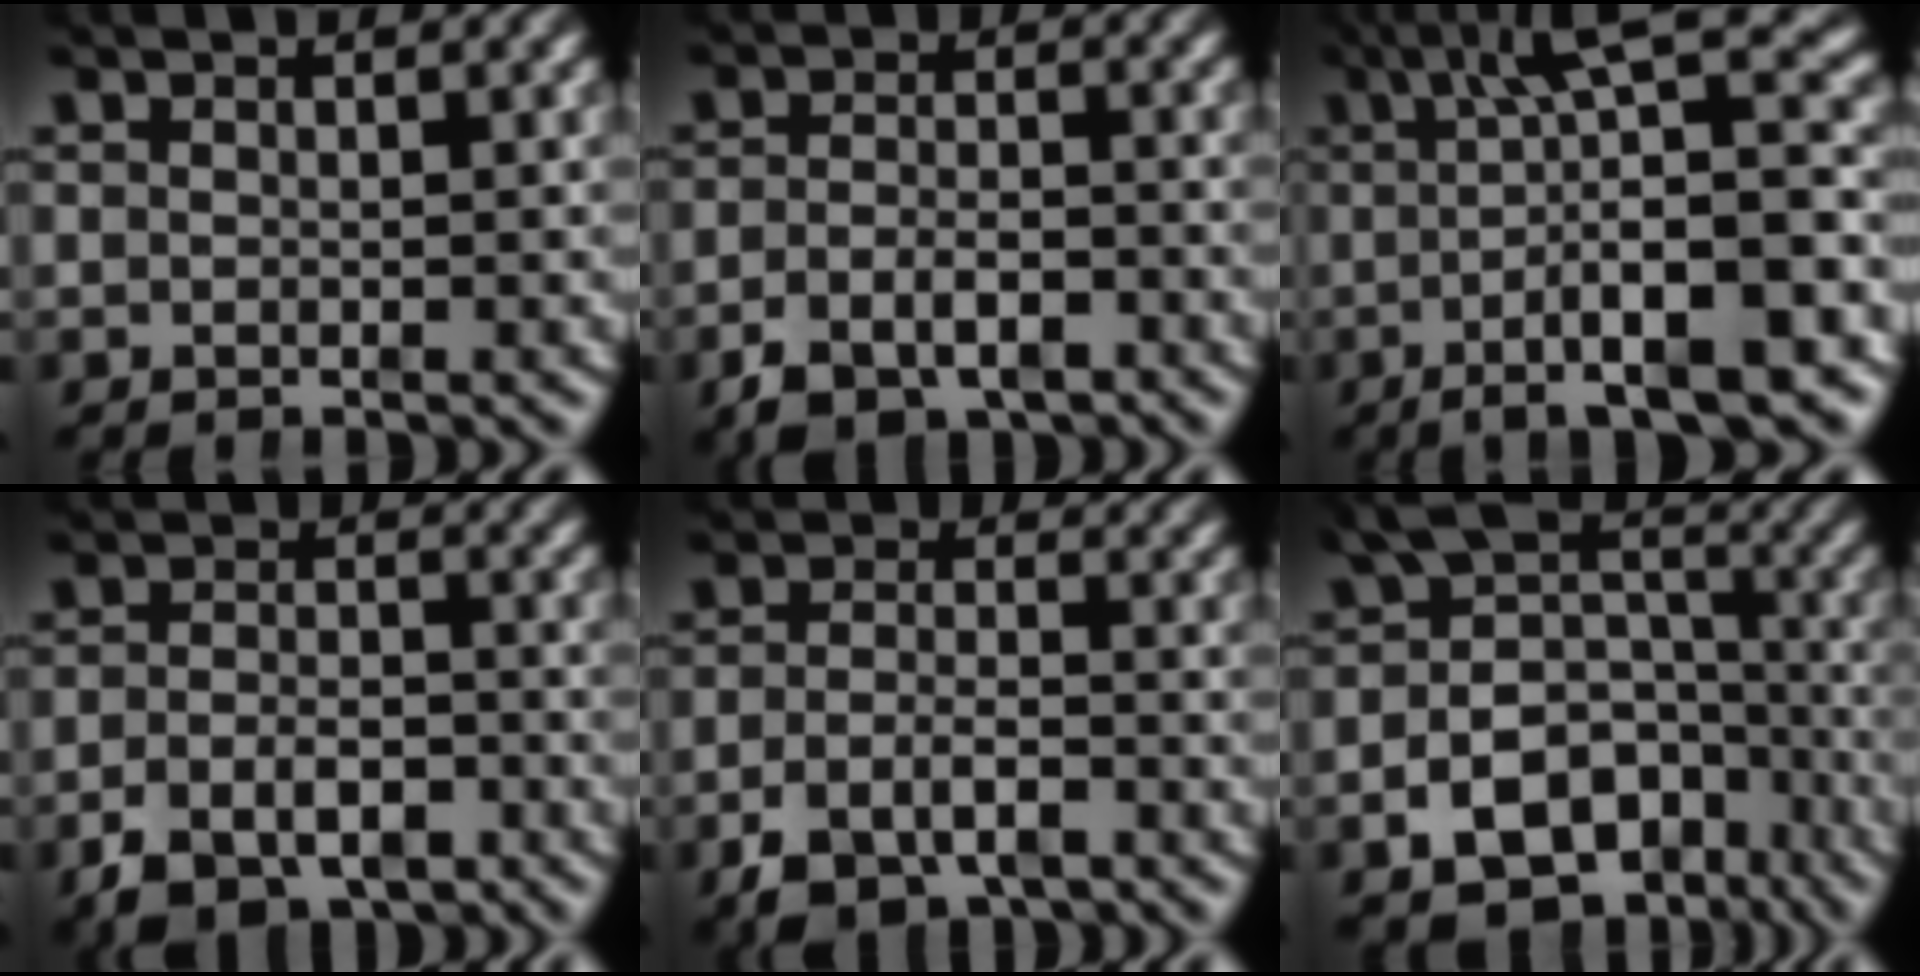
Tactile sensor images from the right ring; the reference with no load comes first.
{"total": 4.4, "force": [-3.2, 2.2, 2.2], "torque": [-0.023, -0.013, -0.048]}
{"total": 8.9, "force": [-0.7, 2.3, 8.6], "torque": [-0.111, 0.001, -0.006]}
{"total": 5.5, "force": [-3.9, 3.0, 2.6], "torque": [-0.025, -0.015, -0.060]}
{"total": 4.6, "force": [-3.1, 2.2, 2.6], "torque": [-0.038, -0.019, -0.045]}
{"total": 11.4, "force": [-5.5, 8.6, 5.1], "torque": [-0.083, -0.028, -0.087]}